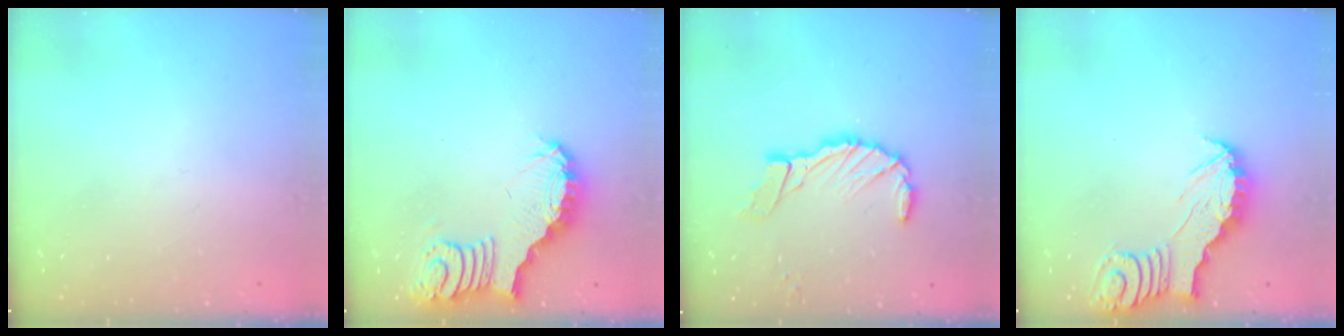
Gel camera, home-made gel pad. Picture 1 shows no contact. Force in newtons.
{"total": 3.6, "press": 3.6, "slide": 0.6}
{"total": 10.9, "press": 10.8, "slide": 1.2}
{"total": 2.9, "press": 2.9, "slide": 0.3}